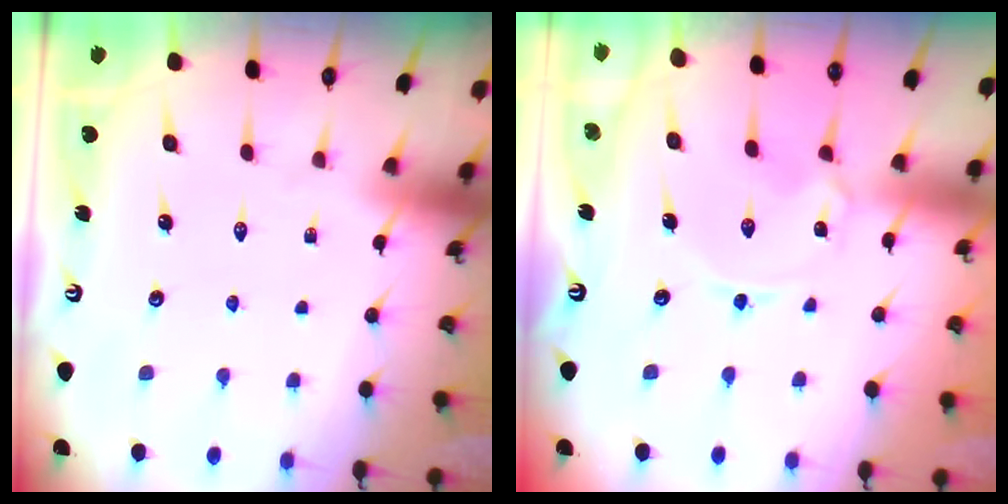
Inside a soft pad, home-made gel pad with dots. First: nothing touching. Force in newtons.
{"total": 1.6, "press": 1.5, "slide": 0.2}